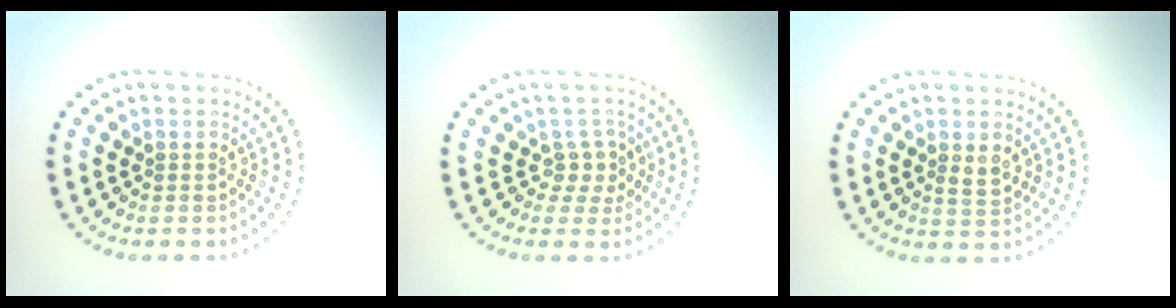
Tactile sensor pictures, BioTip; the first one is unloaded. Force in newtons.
{"total": 2.0, "press": 1.6, "slide": 1.3}
{"total": 1.5, "press": 1.5, "slide": 0.3}